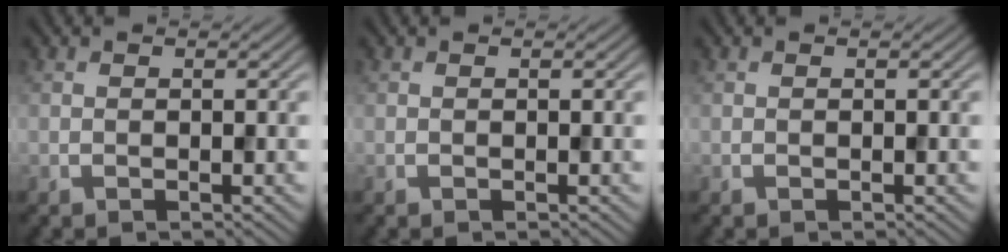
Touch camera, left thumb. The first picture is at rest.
{"total": 0.0}
{"total": 0.0}